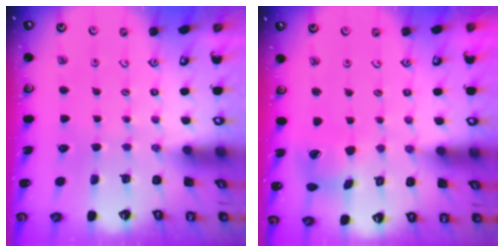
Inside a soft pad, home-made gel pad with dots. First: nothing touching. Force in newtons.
{"total": 8.1, "press": 8.0, "slide": 1.1}